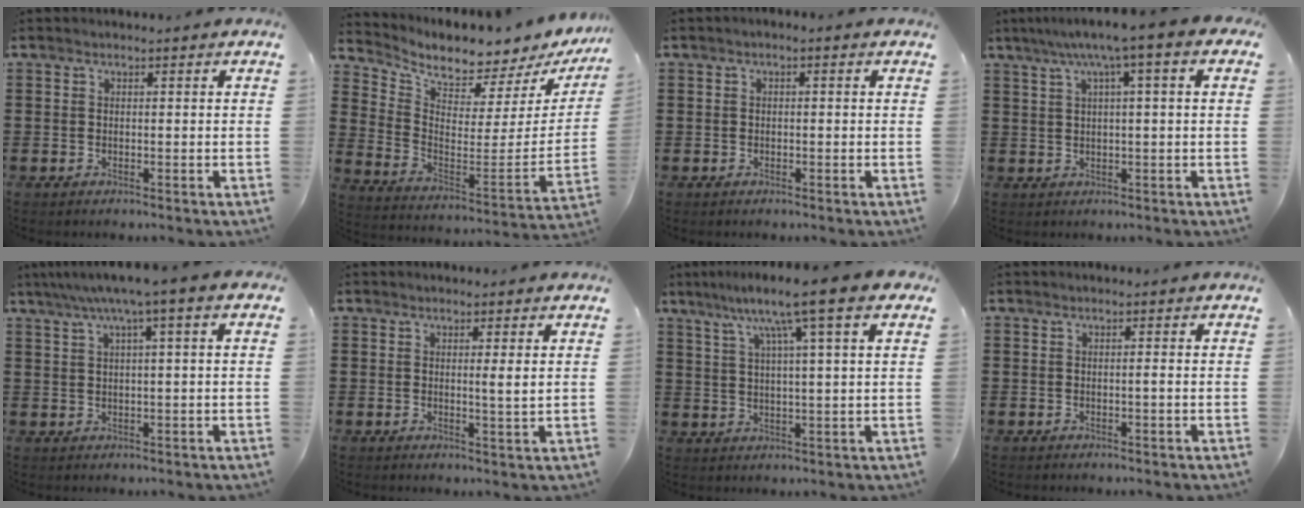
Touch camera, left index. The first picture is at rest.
{"total": 5.0, "force": [4.9, 0.4, 0.9], "torque": [-0.046, -0.068, 0.078]}
{"total": 0.7, "force": [-0.4, 0.2, 0.5], "torque": [-0.010, -0.002, -0.007]}
{"total": 5.4, "force": [1.8, 0.0, 5.1], "torque": [-0.103, -0.003, 0.024]}
{"total": 4.5, "force": [1.6, -0.3, 4.2], "torque": [-0.084, -0.001, 0.023]}
{"total": 2.2, "force": [0.8, -0.2, 2.0], "torque": [-0.042, -0.004, 0.013]}
{"total": 8.9, "force": [5.1, 0.0, 7.2], "torque": [-0.156, -0.007, 0.082]}
{"total": 0.6, "force": [-0.3, -0.2, 0.5], "torque": [-0.010, -0.002, -0.005]}